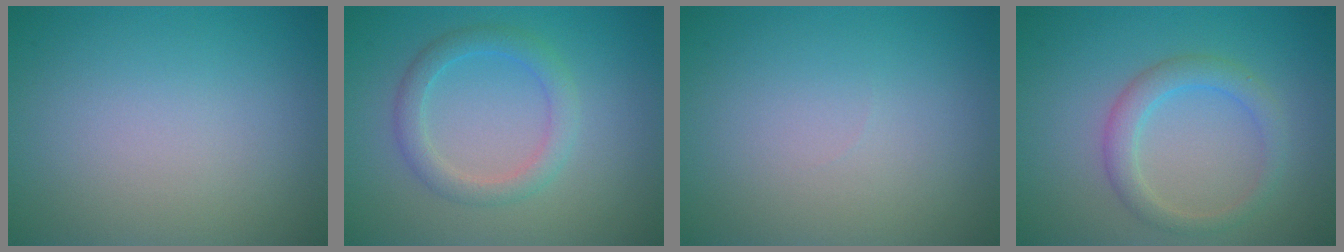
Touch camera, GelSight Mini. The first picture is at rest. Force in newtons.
{"total": 2.6, "press": 2.6, "slide": 0.1}
{"total": 0.0}
{"total": 2.7, "press": 2.7, "slide": 0.1}